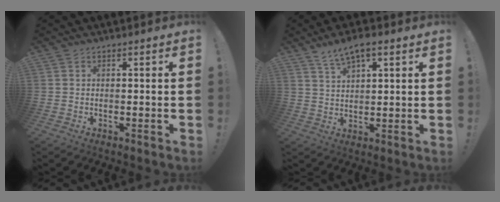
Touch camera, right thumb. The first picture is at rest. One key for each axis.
{"total": 6.5, "fx": 4.3, "fy": 2.2, "fz": 4.3, "tx": -0.071, "ty": -0.019, "tz": 0.075}